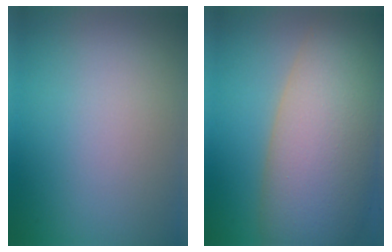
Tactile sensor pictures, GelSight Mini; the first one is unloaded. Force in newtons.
{"total": 13.5, "press": 13.4, "slide": 0.9}